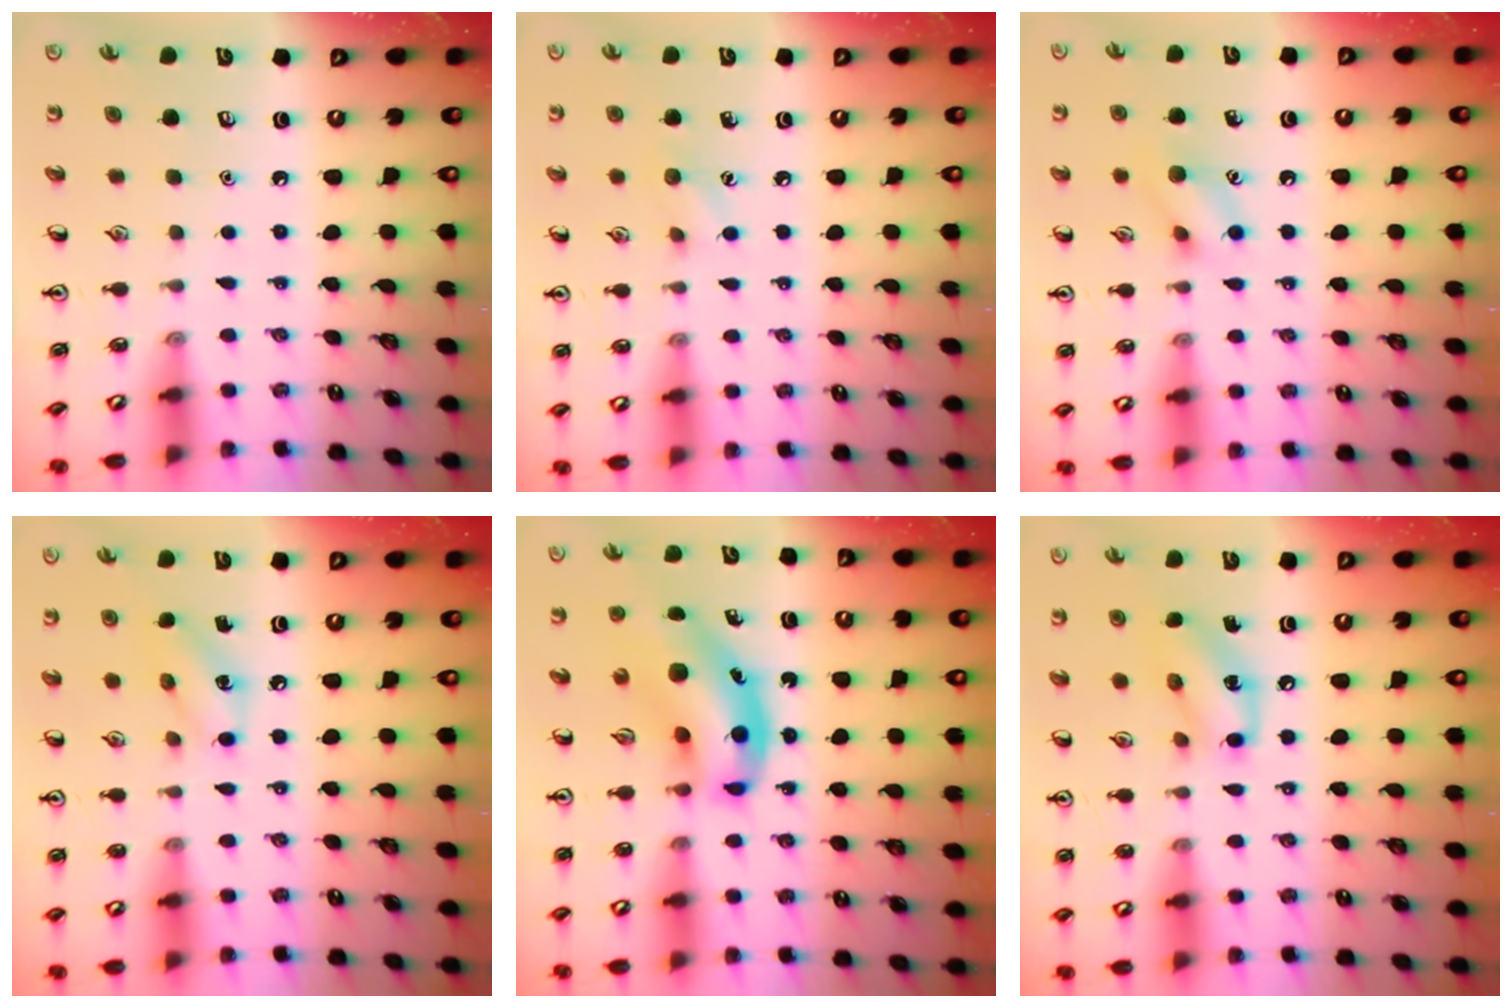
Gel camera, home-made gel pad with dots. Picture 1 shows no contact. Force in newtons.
{"total": 6.3, "press": 6.0, "slide": 1.9}
{"total": 8.3, "press": 8.3, "slide": 0.4}
{"total": 6.1, "press": 6.0, "slide": 1.1}
{"total": 12.1, "press": 11.6, "slide": 3.4}
{"total": 10.5, "press": 10.4, "slide": 1.5}